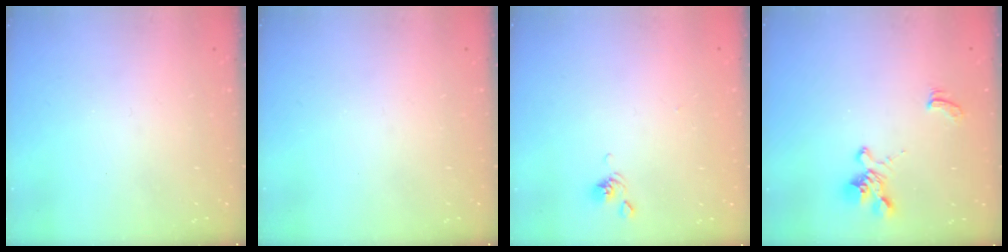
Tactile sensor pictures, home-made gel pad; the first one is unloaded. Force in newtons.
{"total": 0.0}
{"total": 2.8, "press": 2.8, "slide": 0.1}
{"total": 1.5, "press": 1.0, "slide": 1.1}